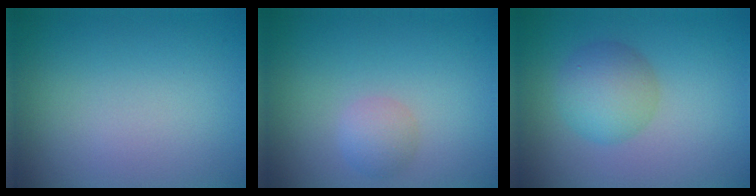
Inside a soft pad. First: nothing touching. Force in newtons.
{"total": 1.9, "press": 1.9, "slide": 0.1}
{"total": 3.9, "press": 3.9, "slide": 0.1}